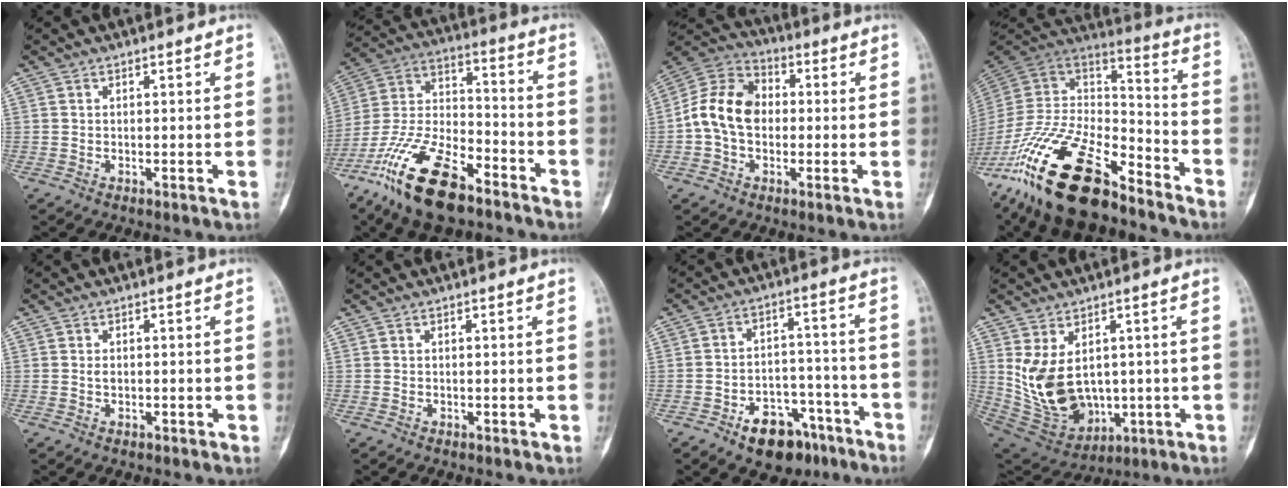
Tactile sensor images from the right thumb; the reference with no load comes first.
{"total": 20.8, "force": [-13.5, 8.3, 13.4], "torque": [-0.278, 0.058, -0.254]}
{"total": 12.6, "force": [-0.7, 9.4, 8.4], "torque": [-0.139, 0.035, -0.026]}
{"total": 26.2, "force": [-18.1, 10.0, 16.1], "torque": [-0.320, 0.054, -0.334]}
{"total": 1.2, "force": [-0.2, 0.9, 0.8], "torque": [-0.008, 0.002, -0.006]}
{"total": 0.0}
{"total": 12.8, "force": [-8.0, 7.8, 6.3], "torque": [-0.050, 0.072, -0.114]}
{"total": 14.1, "force": [1.0, 10.0, 9.9], "torque": [-0.155, -0.009, 0.055]}